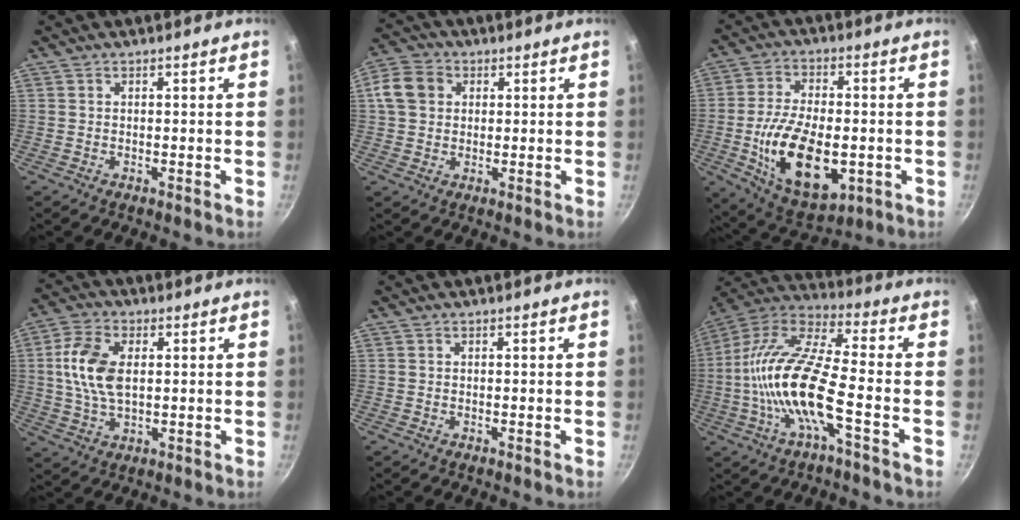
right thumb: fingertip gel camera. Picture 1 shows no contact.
{"total": 7.9, "force": [1.6, 6.6, 4.2], "torque": [-0.062, 0.011, 0.014]}
{"total": 18.4, "force": [-3.5, 9.9, 15.0], "torque": [-0.250, 0.004, -0.049]}
{"total": 10.3, "force": [1.4, 6.0, 8.2], "torque": [-0.156, 0.009, 0.024]}
{"total": 0.0}
{"total": 17.8, "force": [-4.2, 5.0, 16.5], "torque": [-0.321, 0.042, -0.099]}